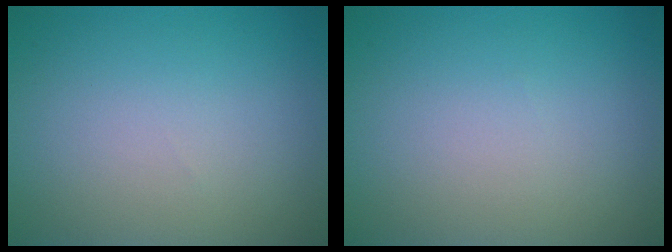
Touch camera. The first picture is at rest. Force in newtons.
{"total": 0.0}